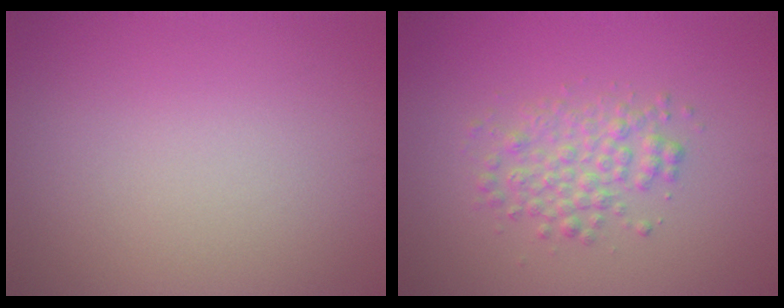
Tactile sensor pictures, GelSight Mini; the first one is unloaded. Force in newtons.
{"total": 2.8, "press": 2.8, "slide": 0.0}